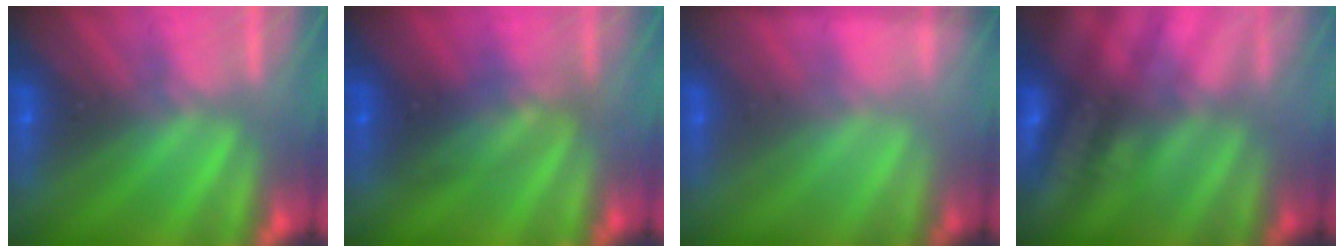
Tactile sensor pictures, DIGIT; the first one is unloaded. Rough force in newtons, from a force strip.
{"total": 2.9}
{"total": 1.7}
{"total": 2.8}